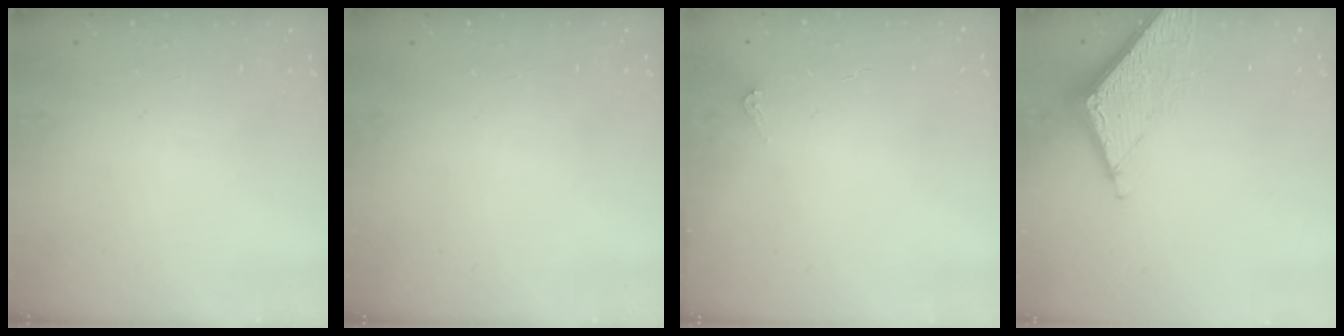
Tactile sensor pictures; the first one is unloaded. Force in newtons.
{"total": 0.0}
{"total": 3.4, "press": 3.4, "slide": 0.3}
{"total": 8.2, "press": 8.1, "slide": 0.6}